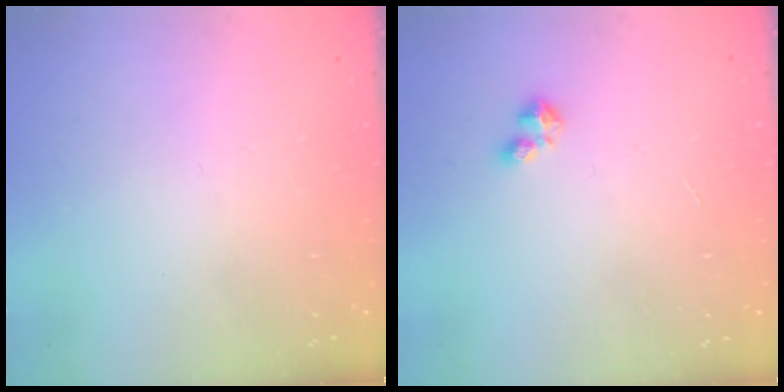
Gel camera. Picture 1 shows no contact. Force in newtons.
{"total": 2.4, "press": 2.4, "slide": 0.4}